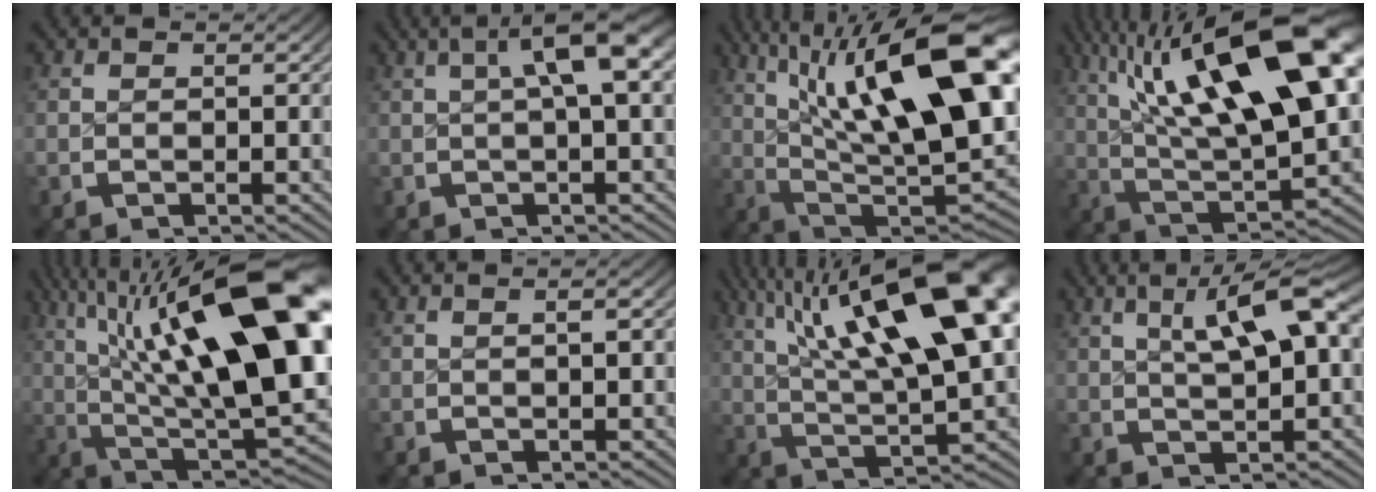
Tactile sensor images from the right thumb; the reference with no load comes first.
{"total": 7.3, "force": [2.9, 2.5, 6.2], "torque": [-0.078, 0.035, 0.028]}
{"total": 17.5, "force": [2.0, 8.9, 15.0], "torque": [-0.260, -0.041, 0.058]}
{"total": 15.9, "force": [2.8, 7.2, 13.9], "torque": [-0.237, -0.014, 0.058]}
{"total": 19.4, "force": [1.8, 9.2, 17.0], "torque": [-0.264, -0.036, 0.051]}
{"total": 1.2, "force": [0.3, 0.1, 1.2], "torque": [-0.018, 0.002, 0.009]}
{"total": 13.8, "force": [3.2, 5.6, 12.2], "torque": [-0.189, -0.005, 0.056]}
{"total": 8.6, "force": [3.2, 3.3, 7.3], "torque": [-0.100, 0.024, 0.045]}